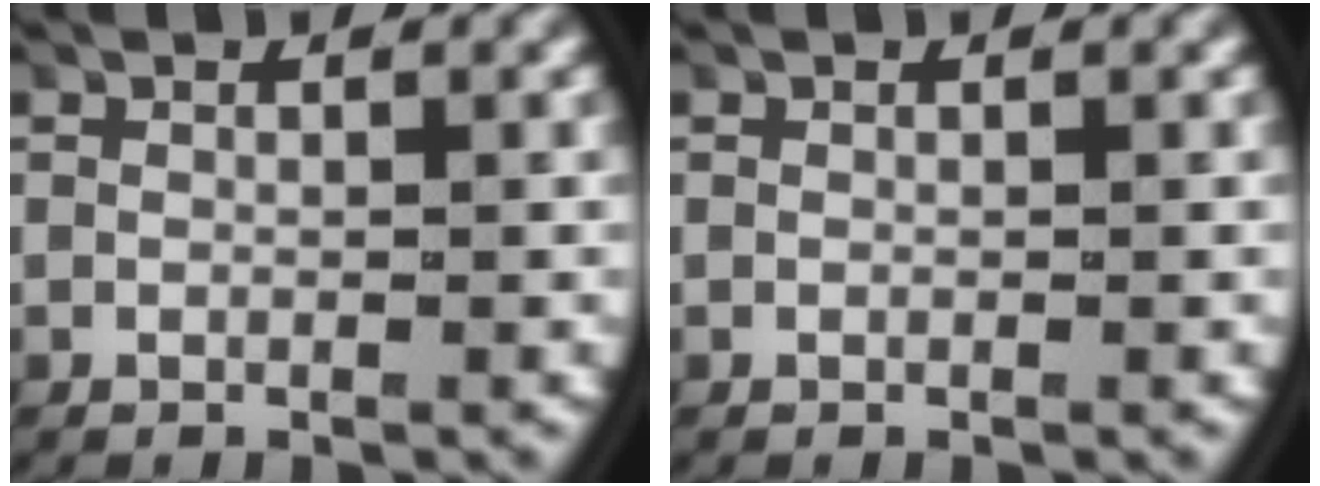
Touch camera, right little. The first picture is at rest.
{"total": 0.0}